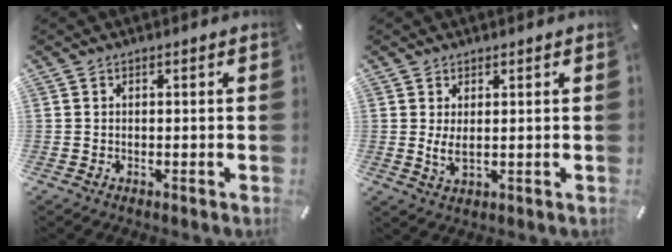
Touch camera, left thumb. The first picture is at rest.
{"total": 3.6, "force": [0.9, 1.5, 3.2], "torque": [-0.061, -0.006, 0.014]}